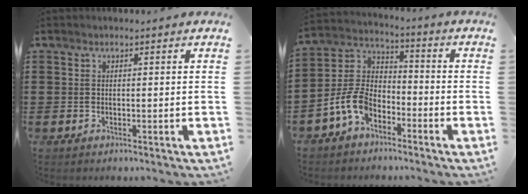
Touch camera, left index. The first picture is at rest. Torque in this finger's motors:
{"motor_torque": [1.29, 0.85, 0.36, 0.16]}